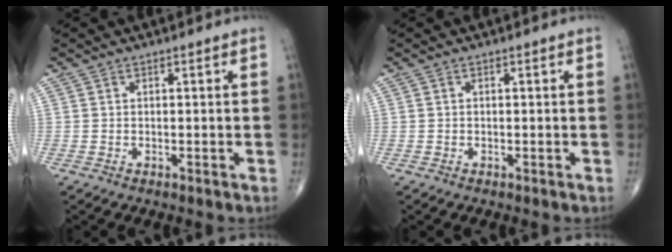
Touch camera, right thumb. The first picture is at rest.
{"total": 0.0}